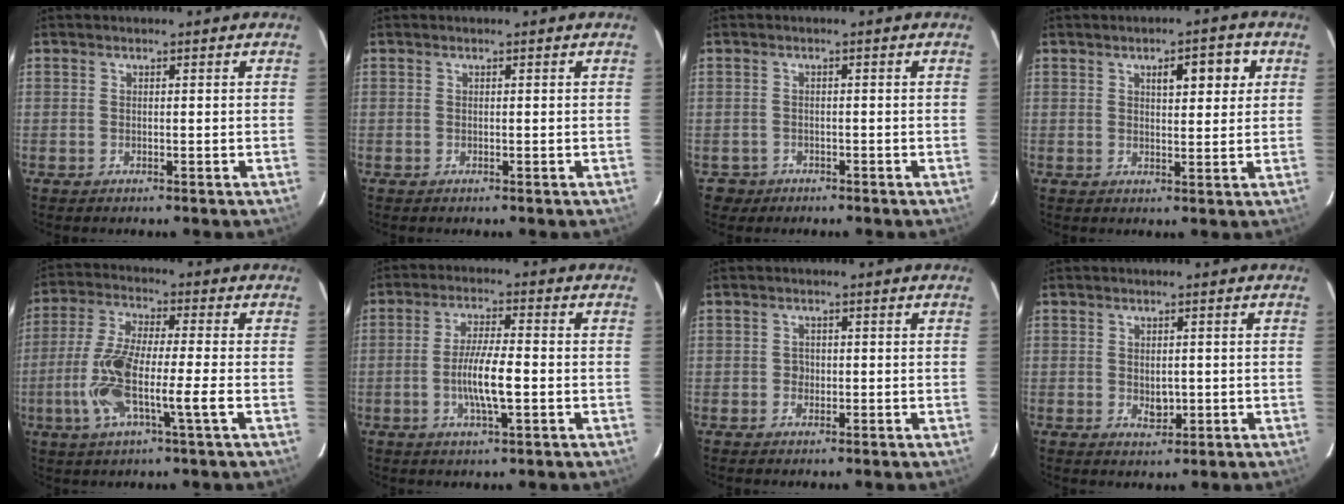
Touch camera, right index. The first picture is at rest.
{"total": 0.0}
{"total": 2.3, "force": [-1.2, 2.0, -0.5], "torque": [0.004, 0.010, -0.020]}
{"total": 5.3, "force": [2.2, 1.7, 4.5], "torque": [-0.066, 0.010, 0.033]}
{"total": 11.3, "force": [-3.0, 0.8, 10.8], "torque": [-0.225, -0.002, -0.064]}
{"total": 7.2, "force": [-1.6, 0.8, 7.0], "torque": [-0.130, -0.001, -0.033]}
{"total": 1.1, "force": [-0.2, 1.0, 0.4], "torque": [-0.006, 0.004, -0.004]}
{"total": 2.4, "force": [-0.2, 1.4, 1.9], "torque": [-0.031, -0.003, 0.003]}